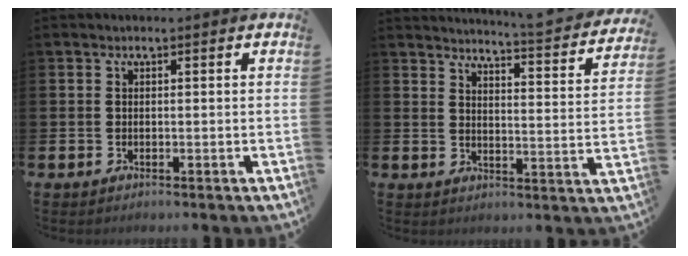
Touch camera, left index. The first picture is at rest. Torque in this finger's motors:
{"motor_torque": [0.71, -1.43, 0.00, 0.21]}